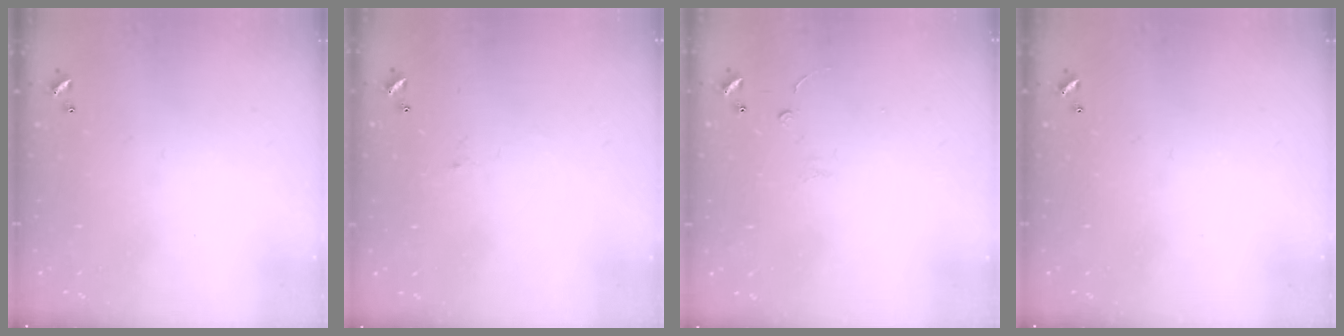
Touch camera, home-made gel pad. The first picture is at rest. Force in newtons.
{"total": 0.8, "press": 0.7, "slide": 0.5}
{"total": 1.6, "press": 1.5, "slide": 0.4}
{"total": 0.0}